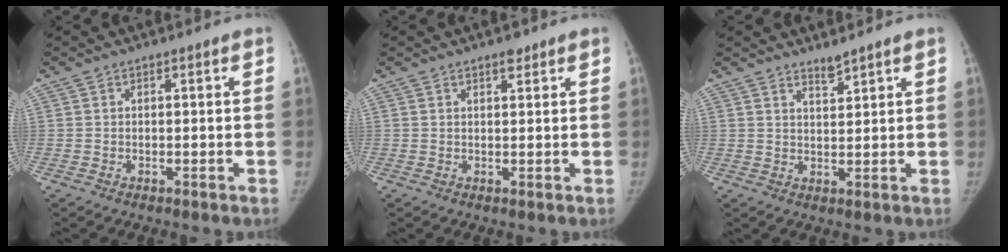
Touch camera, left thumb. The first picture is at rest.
{"total": 1.7, "force": [1.3, 0.7, 0.8], "torque": [-0.008, -0.008, 0.018]}
{"total": 2.4, "force": [2.3, 0.2, 0.8], "torque": [-0.008, -0.023, 0.042]}